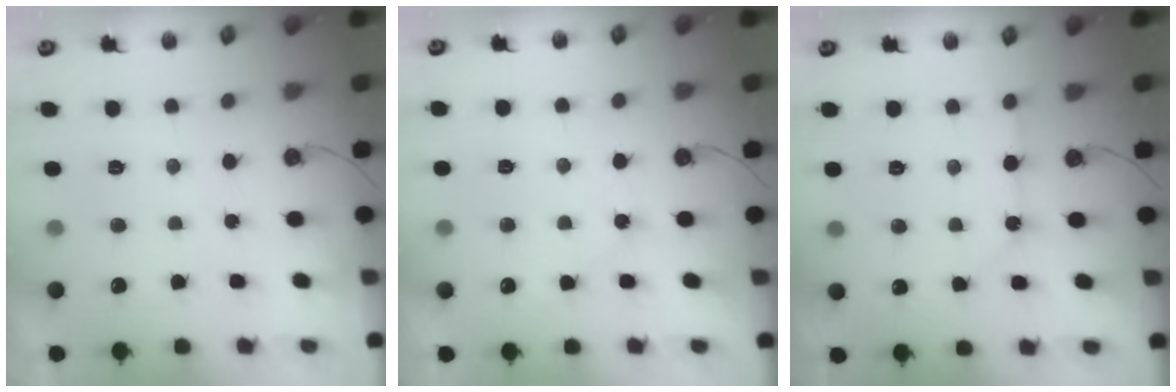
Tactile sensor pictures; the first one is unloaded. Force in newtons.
{"total": 4.8, "press": 4.7, "slide": 0.7}
{"total": 3.8, "press": 3.8, "slide": 0.6}